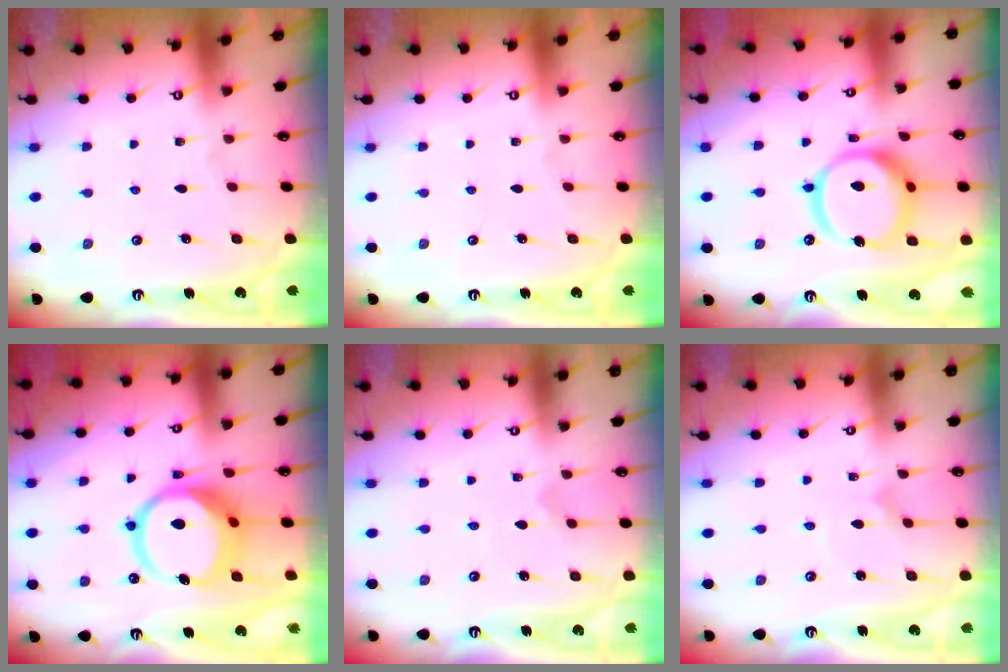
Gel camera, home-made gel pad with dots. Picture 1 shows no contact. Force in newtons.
{"total": 0.0}
{"total": 16.3, "press": 16.2, "slide": 1.7}
{"total": 14.1, "press": 14.0, "slide": 1.7}
{"total": 1.9, "press": 1.9, "slide": 0.5}
{"total": 0.7, "press": 0.7, "slide": 0.0}